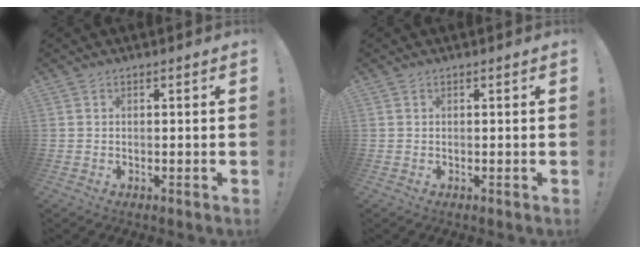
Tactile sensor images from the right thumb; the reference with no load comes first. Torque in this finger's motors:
{"motor_torque": [0.00, 0.03, 0.01, -0.04, 0.04]}